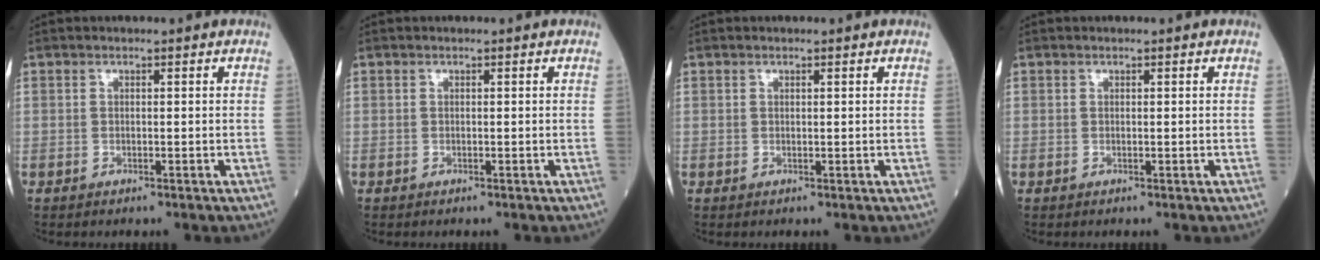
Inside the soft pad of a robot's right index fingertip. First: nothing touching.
{"total": 0.0}
{"total": 0.0}
{"total": 0.0}